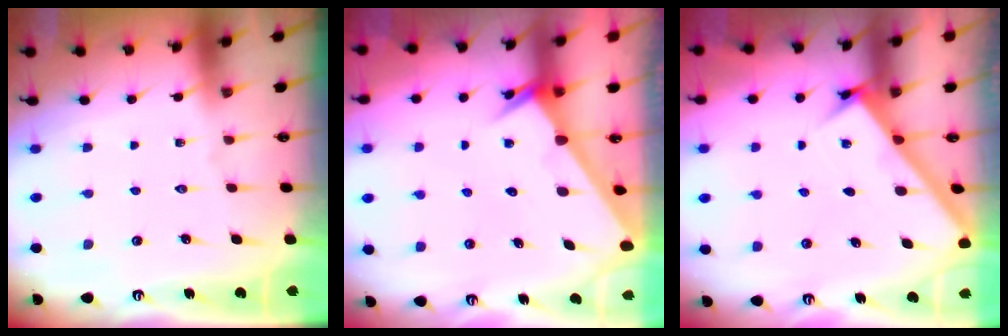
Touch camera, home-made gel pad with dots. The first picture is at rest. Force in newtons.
{"total": 2.2, "press": 2.2, "slide": 0.1}
{"total": 3.0, "press": 3.0, "slide": 0.2}